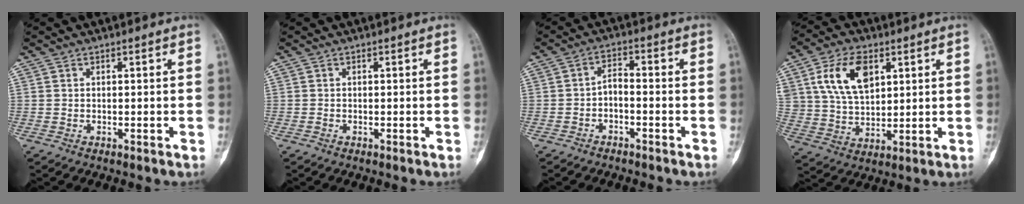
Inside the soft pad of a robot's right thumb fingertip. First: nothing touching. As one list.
[{"total": 0.0}, {"total": 3.2, "force": [-1.6, 1.5, 2.4], "torque": [-0.036, 0.029, -0.033]}, {"total": 11.9, "force": [4.6, 7.2, 8.3], "torque": [-0.138, -0.010, 0.093]}]